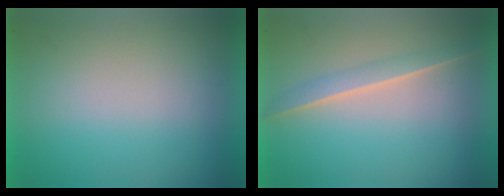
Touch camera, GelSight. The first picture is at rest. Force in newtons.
{"total": 1.5}